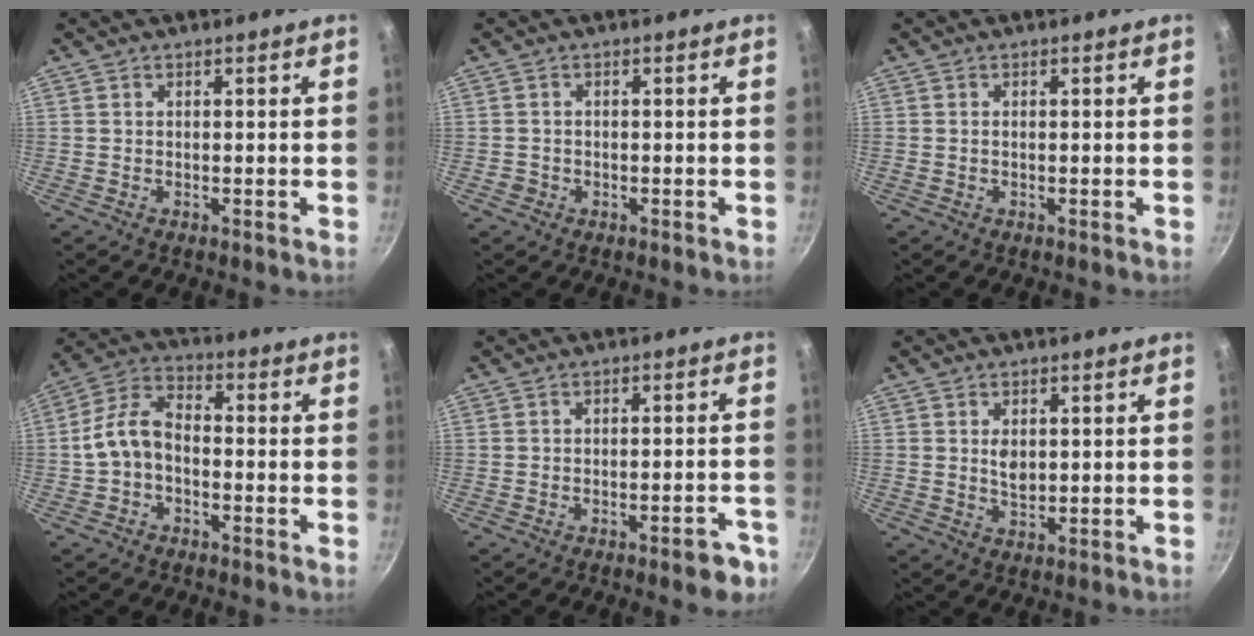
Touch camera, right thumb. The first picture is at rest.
{"total": 1.2, "force": [-0.4, 1.1, 0.1], "torque": [0.007, 0.006, -0.009]}
{"total": 0.5, "force": [-0.1, 0.4, 0.4], "torque": [-0.010, 0.002, 0.001]}
{"total": 8.9, "force": [-1.6, 5.9, 6.4], "torque": [-0.117, 0.037, -0.043]}
{"total": 5.1, "force": [-3.3, 1.5, 3.6], "torque": [-0.034, 0.027, -0.039]}
{"total": 3.2, "force": [0.6, 2.0, 2.4], "torque": [-0.029, -0.007, 0.013]}